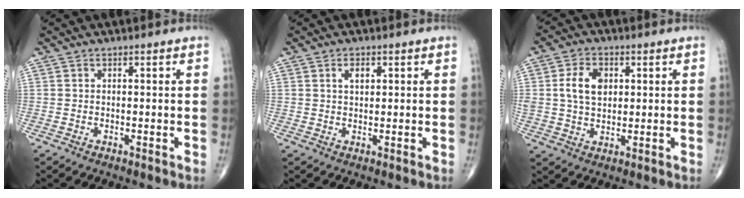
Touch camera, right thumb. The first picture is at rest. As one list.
[{"total": 2.4, "force": [1.0, 1.4, 1.7], "torque": [-0.024, -0.002, 0.016]}, {"total": 8.2, "force": [2.0, 5.6, 5.6], "torque": [-0.093, -0.004, 0.041]}]